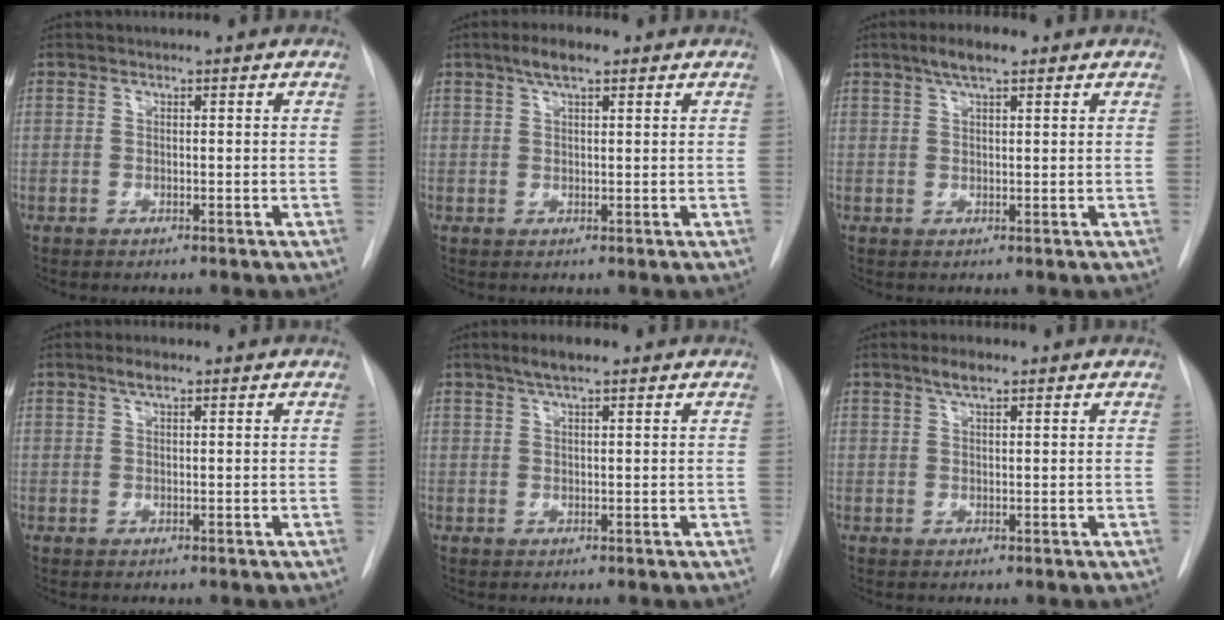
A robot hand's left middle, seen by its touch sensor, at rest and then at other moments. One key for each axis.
{"total": 3.8, "fx": 2.4, "fy": 1.0, "fz": 2.8, "tx": -0.057, "ty": 0.011, "tz": 0.041}
{"total": 4.2, "fx": 2.7, "fy": 1.0, "fz": 3.0, "tx": -0.059, "ty": 0.011, "tz": 0.045}
{"total": 1.5, "fx": 1.0, "fy": 0.4, "fz": 1.1, "tx": -0.022, "ty": 0.007, "tz": 0.018}
{"total": 3.3, "fx": 2.2, "fy": 0.6, "fz": 2.3, "tx": -0.047, "ty": 0.008, "tz": 0.038}
{"total": 2.4, "fx": 1.6, "fy": 0.6, "fz": 1.6, "tx": -0.034, "ty": 0.007, "tz": 0.028}